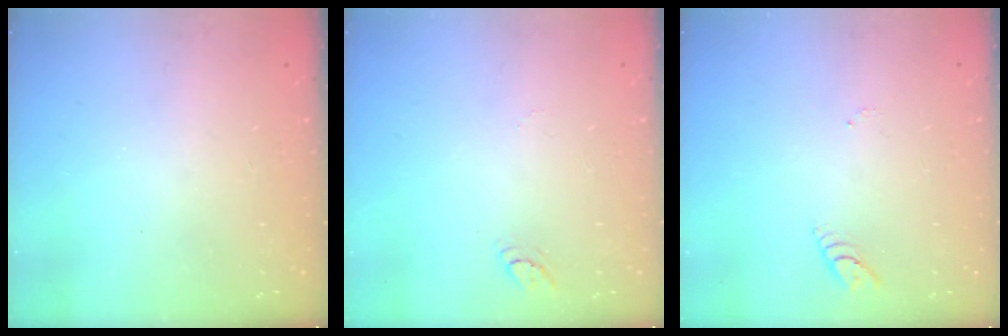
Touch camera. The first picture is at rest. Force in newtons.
{"total": 3.2, "press": 3.2, "slide": 0.3}
{"total": 2.6, "press": 2.6, "slide": 0.3}